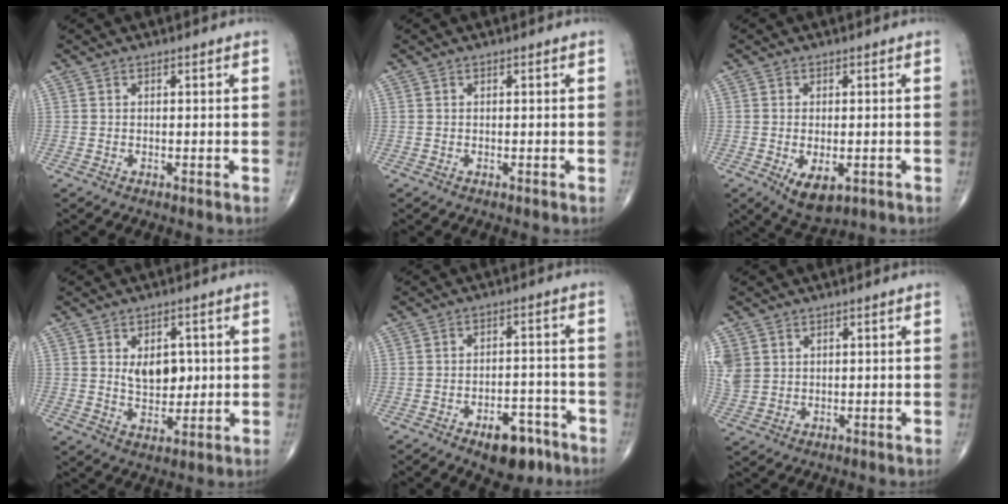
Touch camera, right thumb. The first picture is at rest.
{"total": 0.0}
{"total": 6.4, "force": [-2.0, 3.3, 5.2], "torque": [-0.083, -0.008, -0.022]}
{"total": 7.3, "force": [1.3, 4.8, 5.4], "torque": [-0.056, -0.012, 0.029]}
{"total": 8.5, "force": [-5.2, 4.4, 5.1], "torque": [-0.049, 0.034, -0.070]}
{"total": 8.5, "force": [2.9, 7.2, 3.6], "torque": [-0.102, 0.003, 0.071]}